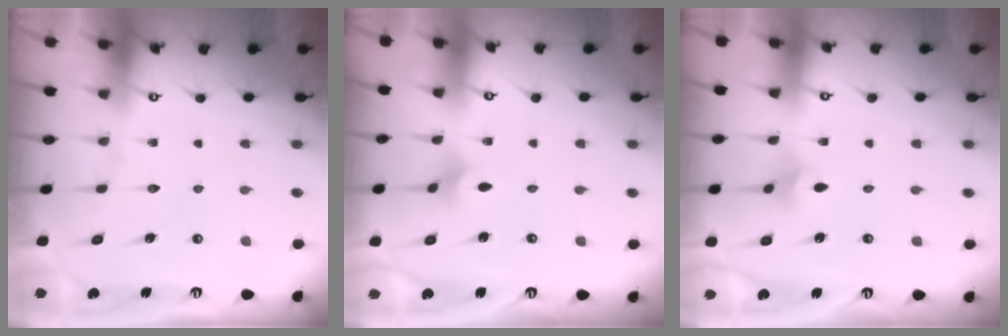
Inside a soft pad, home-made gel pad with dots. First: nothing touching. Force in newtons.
{"total": 1.8, "press": 1.7, "slide": 0.5}
{"total": 3.0, "press": 2.9, "slide": 0.7}